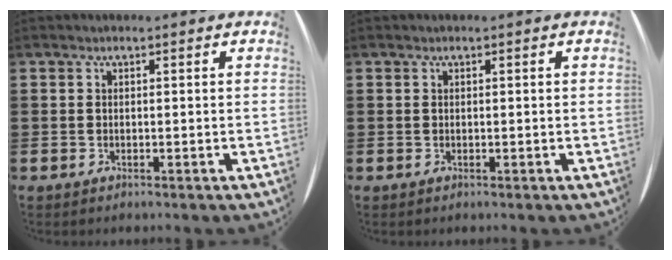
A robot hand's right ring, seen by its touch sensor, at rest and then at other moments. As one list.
[{"total": 0.0}]